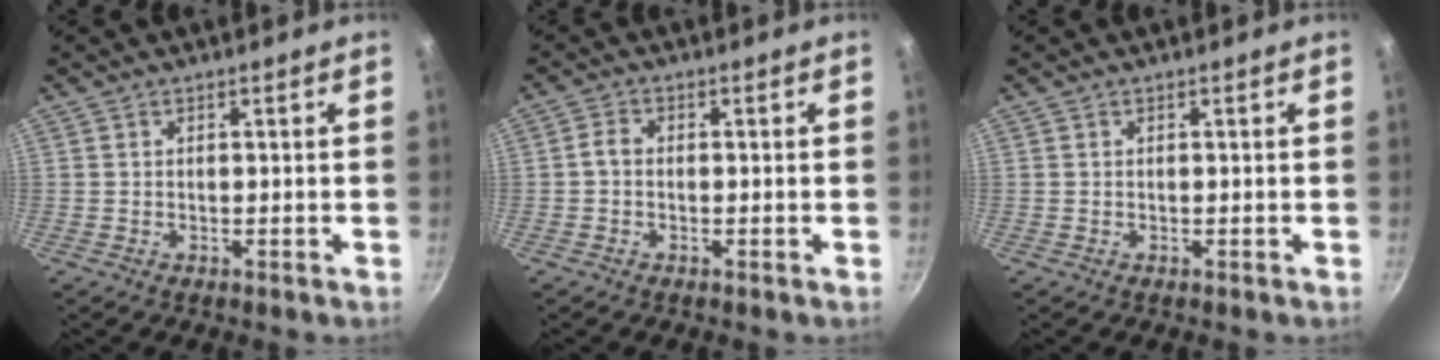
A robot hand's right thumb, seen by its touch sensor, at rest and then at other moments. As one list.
[{"total": 2.0, "force": [-0.3, 1.3, 1.5], "torque": [-0.034, 0.012, -0.013]}, {"total": 0.0}]